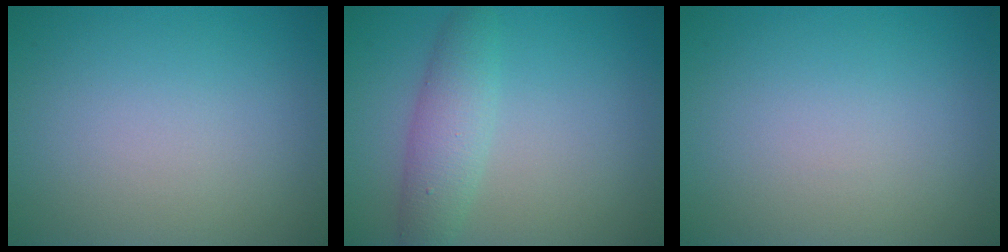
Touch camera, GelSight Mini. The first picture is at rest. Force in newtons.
{"total": 3.4, "press": 3.4, "slide": 0.1}
{"total": 0.0}